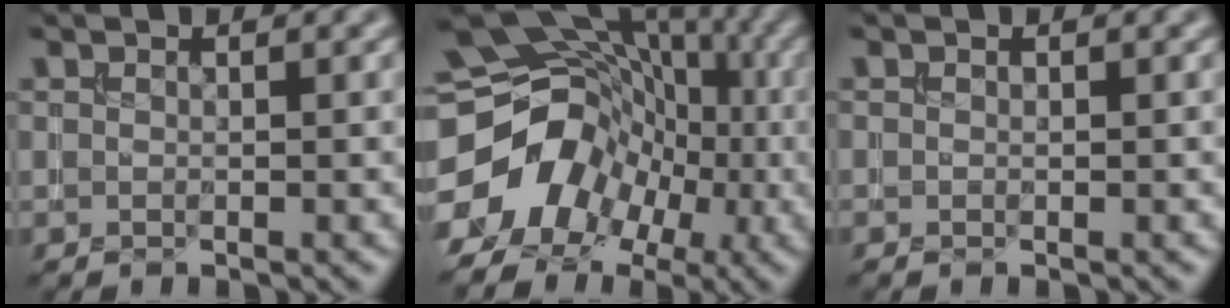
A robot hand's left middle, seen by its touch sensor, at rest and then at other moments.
{"total": 14.4, "force": [-3.5, 11.9, 7.1], "torque": [-0.124, -0.008, -0.074]}
{"total": 0.0}